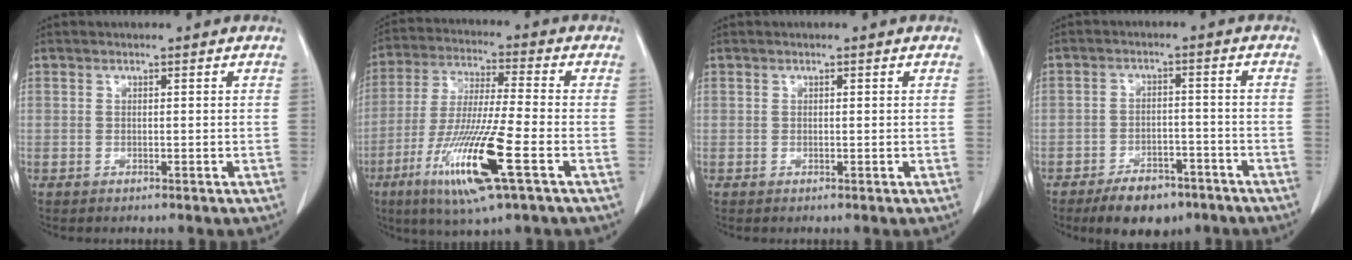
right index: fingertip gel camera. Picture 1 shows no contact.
{"total": 15.4, "force": [-6.3, 0.5, 14.0], "torque": [-0.286, -0.030, -0.116]}
{"total": 0.0}
{"total": 8.0, "force": [-5.9, 3.9, 3.9], "torque": [-0.061, 0.002, -0.091]}